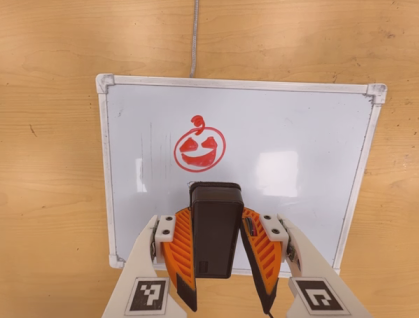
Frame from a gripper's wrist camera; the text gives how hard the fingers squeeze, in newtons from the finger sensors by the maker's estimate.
{"total": 4.6, "left": 3.9, "right": 5.4}